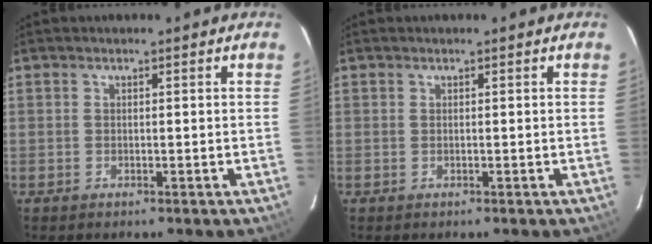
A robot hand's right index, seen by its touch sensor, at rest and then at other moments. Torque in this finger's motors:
{"motor_torque": [0.00, 0.00, 0.00, 0.00]}